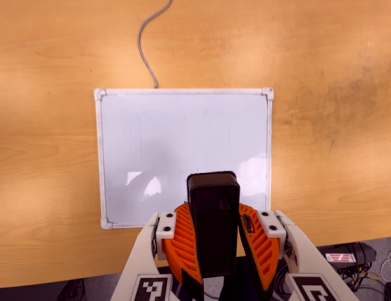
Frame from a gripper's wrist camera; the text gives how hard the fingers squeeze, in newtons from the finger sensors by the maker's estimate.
{"total": 9.6, "left": 10.3, "right": 8.9}